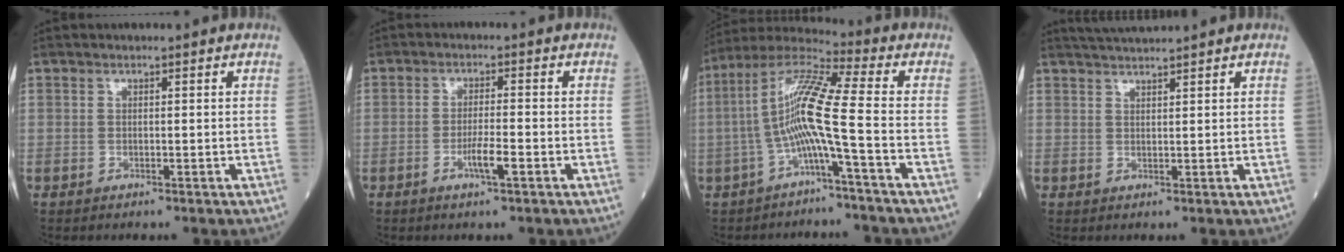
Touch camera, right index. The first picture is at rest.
{"total": 3.6, "force": [-1.5, 0.1, 3.3], "torque": [-0.064, -0.002, -0.027]}
{"total": 10.8, "force": [-2.3, -0.7, 10.5], "torque": [-0.214, 0.023, -0.053]}
{"total": 3.3, "force": [3.1, -0.8, 0.7], "torque": [-0.013, 0.016, 0.064]}